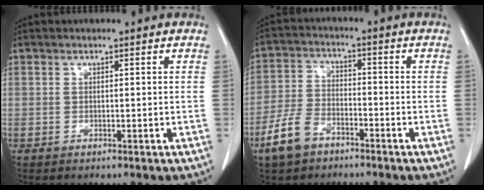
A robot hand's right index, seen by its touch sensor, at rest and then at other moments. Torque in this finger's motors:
{"motor_torque": [0.37, -0.37, -0.09, -0.09]}